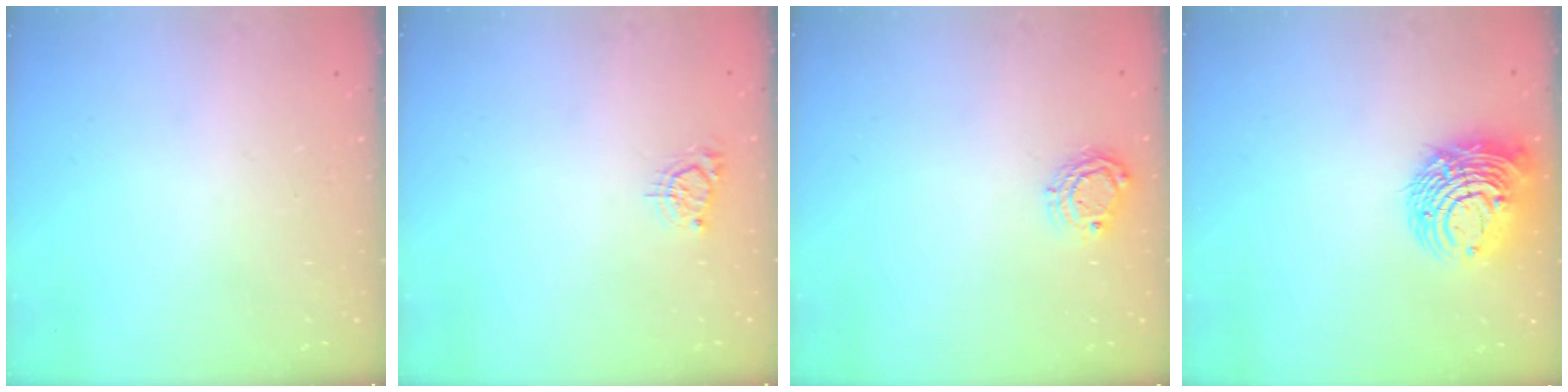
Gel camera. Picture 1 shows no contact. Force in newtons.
{"total": 2.5, "press": 2.5, "slide": 0.4}
{"total": 6.3, "press": 6.3, "slide": 0.4}
{"total": 13.0, "press": 12.9, "slide": 1.3}